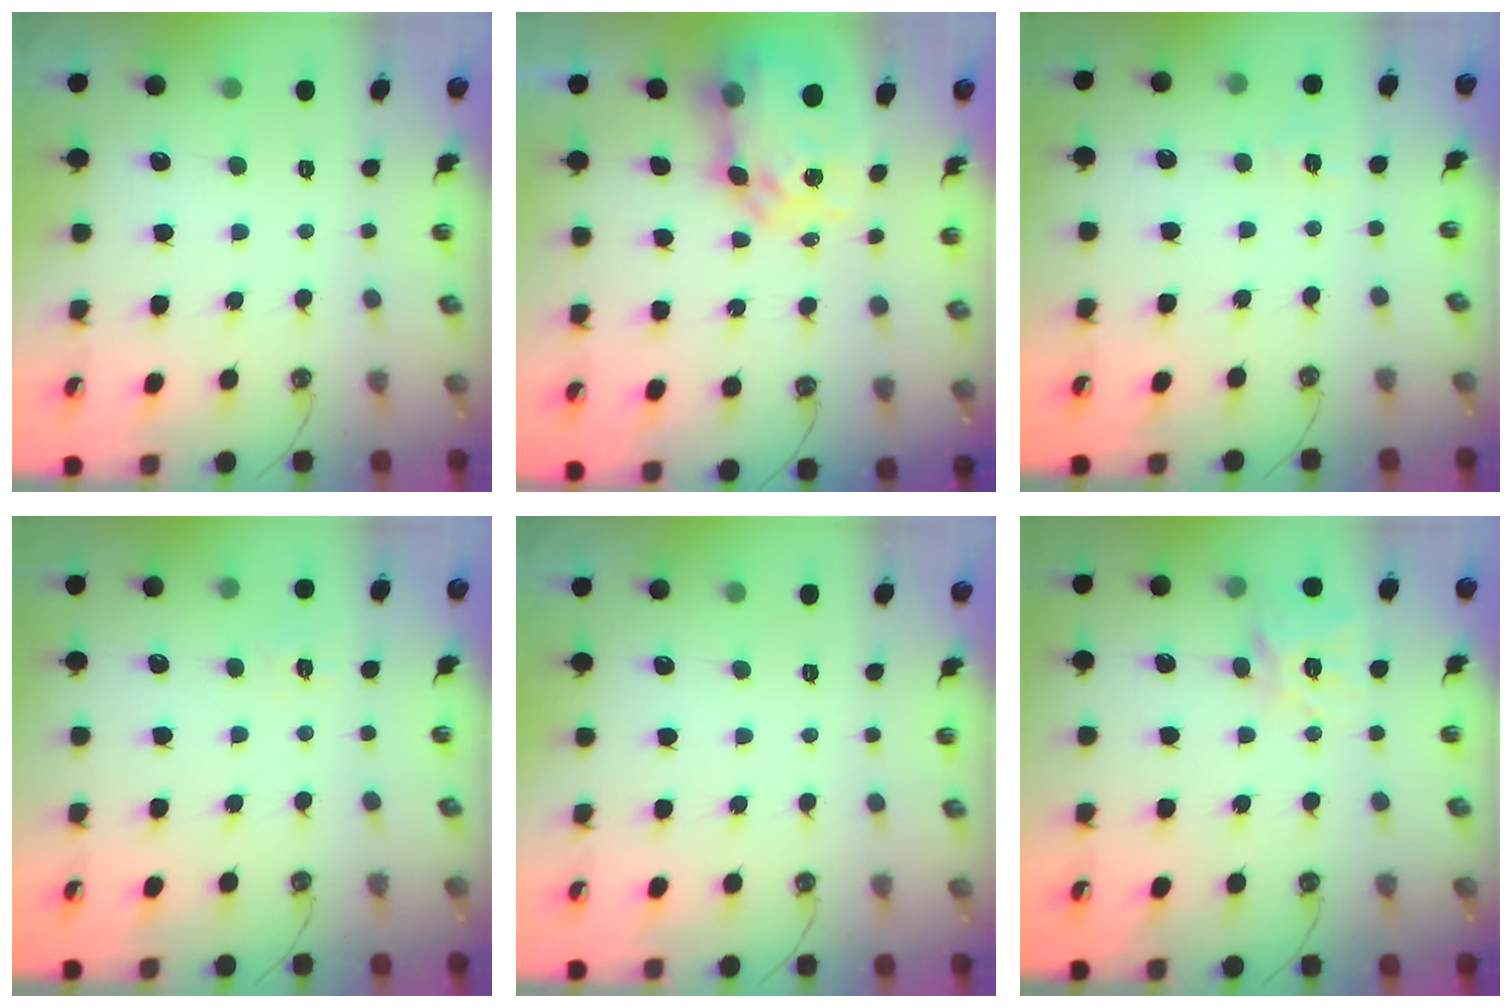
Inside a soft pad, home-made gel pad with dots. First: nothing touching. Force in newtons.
{"total": 9.8, "press": 9.8, "slide": 0.7}
{"total": 5.9, "press": 5.9, "slide": 0.7}
{"total": 5.1, "press": 5.0, "slide": 0.7}
{"total": 0.0}
{"total": 13.0, "press": 13.0, "slide": 1.2}